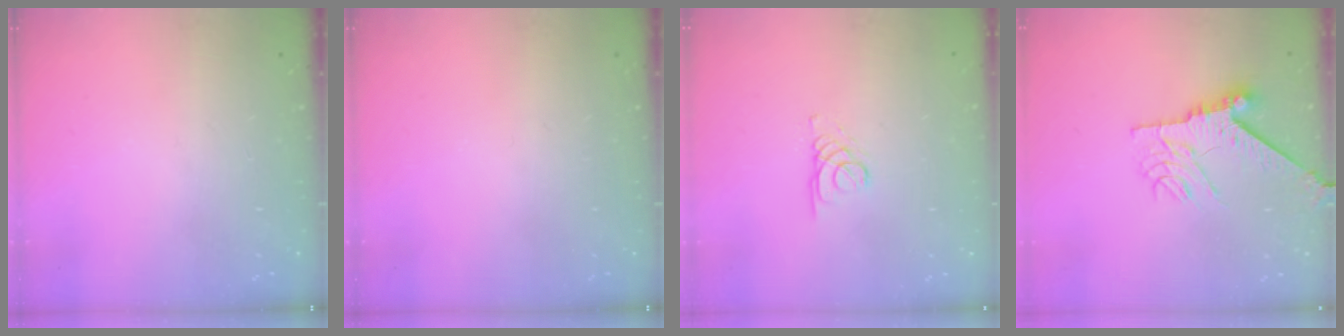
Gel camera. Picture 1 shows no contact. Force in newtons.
{"total": 0.0}
{"total": 1.4, "press": 1.3, "slide": 0.1}
{"total": 8.9, "press": 8.9, "slide": 0.9}